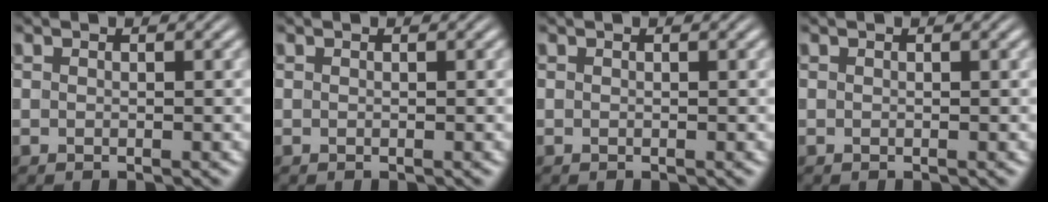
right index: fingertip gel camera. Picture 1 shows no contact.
{"total": 0.0}
{"total": 0.0}
{"total": 0.0}